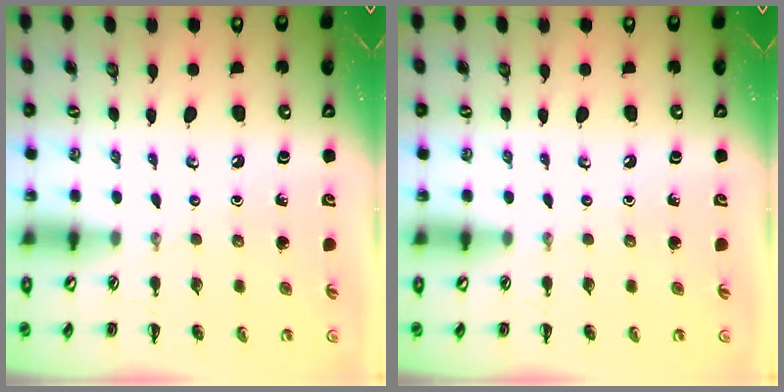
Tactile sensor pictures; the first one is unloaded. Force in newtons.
{"total": 0.0}